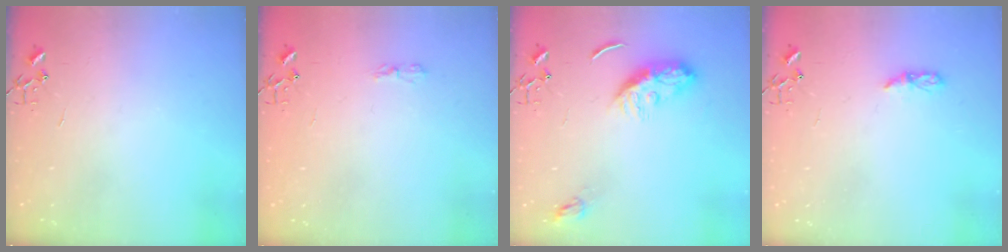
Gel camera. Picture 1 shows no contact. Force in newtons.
{"total": 3.1, "press": 3.1, "slide": 0.6}
{"total": 9.9, "press": 9.9, "slide": 0.1}
{"total": 5.0, "press": 4.9, "slide": 0.5}